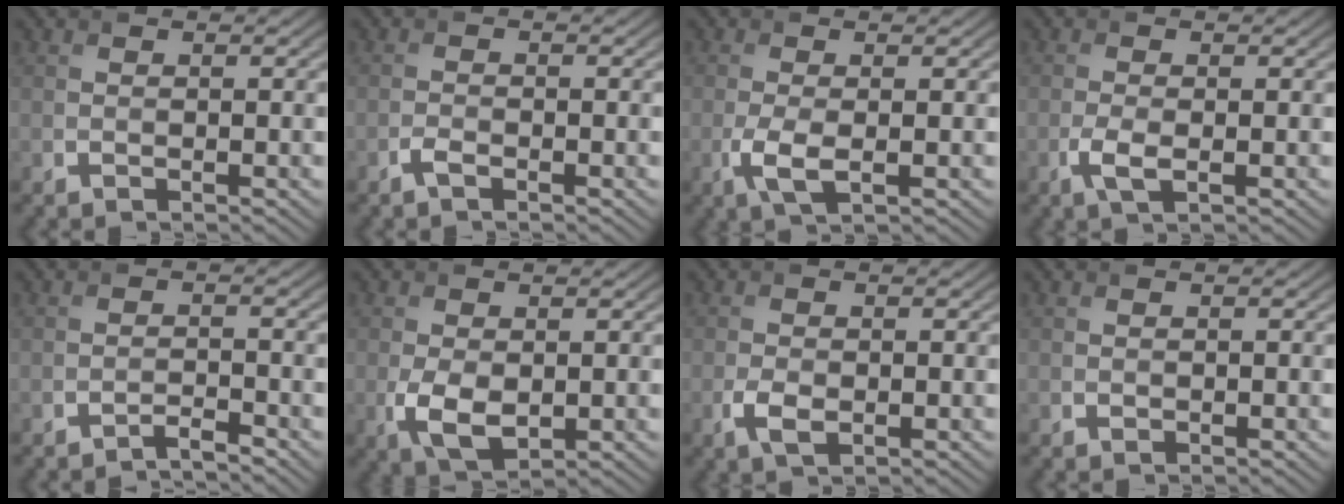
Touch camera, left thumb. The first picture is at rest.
{"total": 1.3, "force": [-0.9, 0.4, 0.8], "torque": [-0.020, 0.000, -0.020]}
{"total": 3.4, "force": [-0.9, 1.3, 3.0], "torque": [-0.076, -0.008, -0.021]}
{"total": 2.5, "force": [-0.9, 1.0, 2.2], "torque": [-0.057, -0.005, -0.022]}
{"total": 1.6, "force": [-1.5, 0.1, 0.7], "torque": [-0.009, 0.002, -0.032]}
{"total": 4.5, "force": [-0.7, 2.8, 3.5], "torque": [-0.085, -0.016, -0.007]}
{"total": 2.7, "force": [-0.9, 1.5, 2.0], "torque": [-0.048, -0.006, -0.016]}
{"total": 0.0}